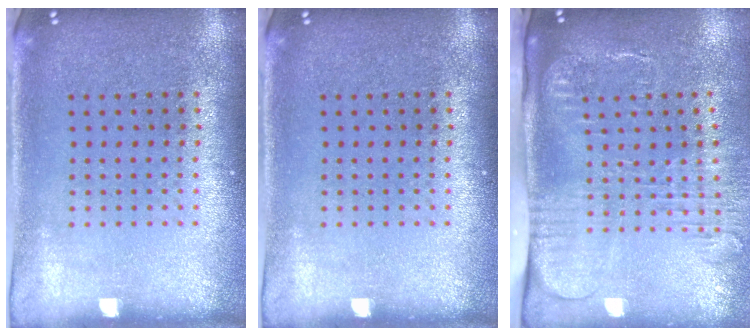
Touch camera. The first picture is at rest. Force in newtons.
{"total": 0.0}
{"total": 2.6, "press": 2.0, "slide": 1.7}